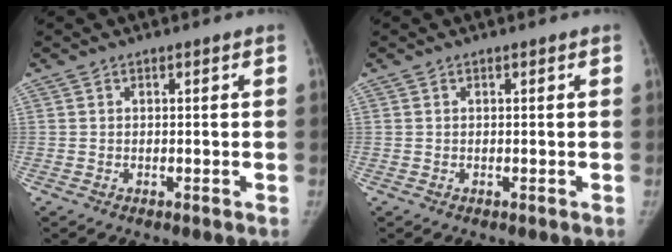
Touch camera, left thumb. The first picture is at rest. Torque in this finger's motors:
{"motor_torque": [0.01, 0.00, 0.19, -0.19, 0.00]}